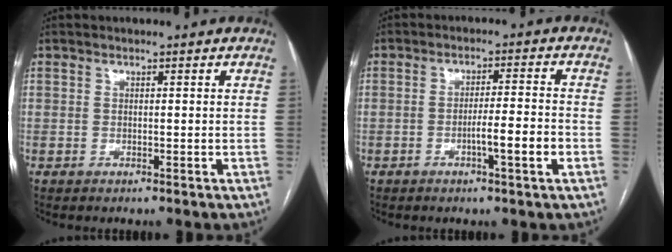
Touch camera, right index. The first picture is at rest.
{"total": 5.4, "force": [-2.0, -0.1, 5.0], "torque": [-0.077, 0.000, -0.031]}